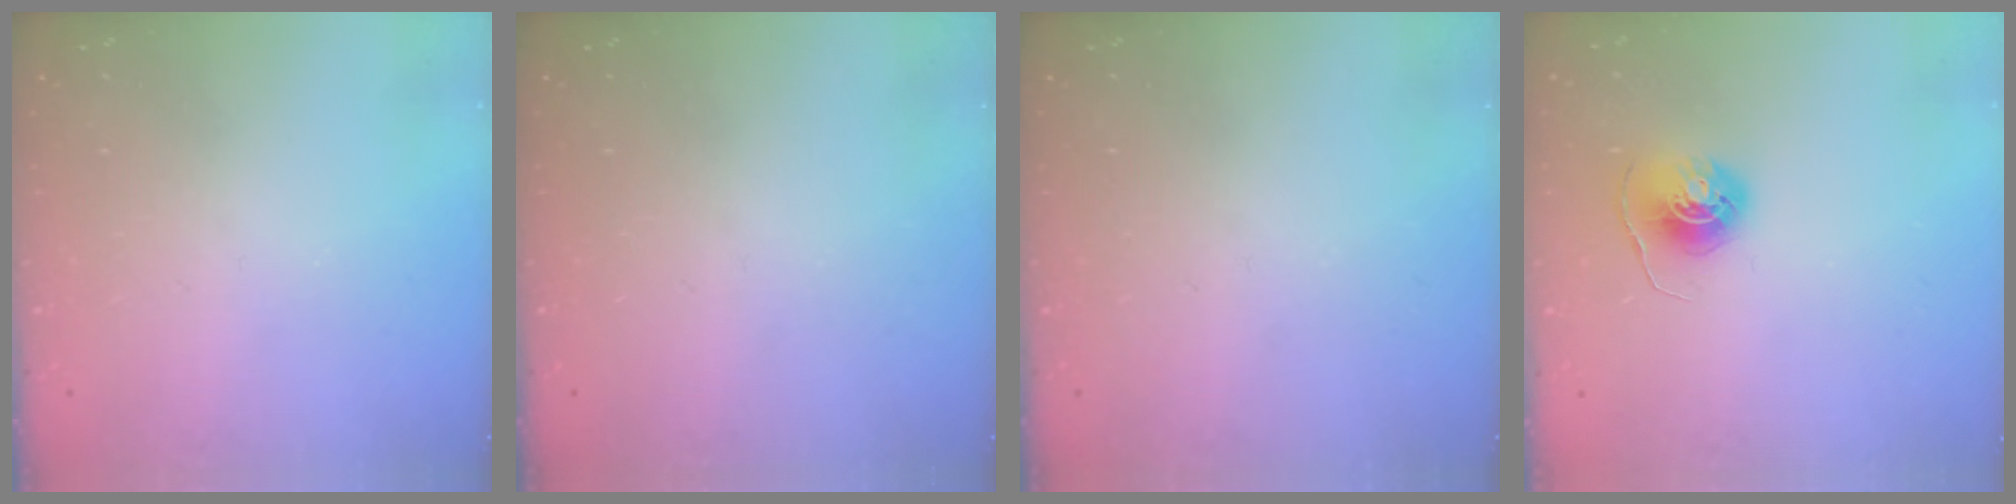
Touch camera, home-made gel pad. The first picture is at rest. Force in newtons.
{"total": 0.0}
{"total": 0.0}
{"total": 6.1, "press": 6.1, "slide": 0.5}